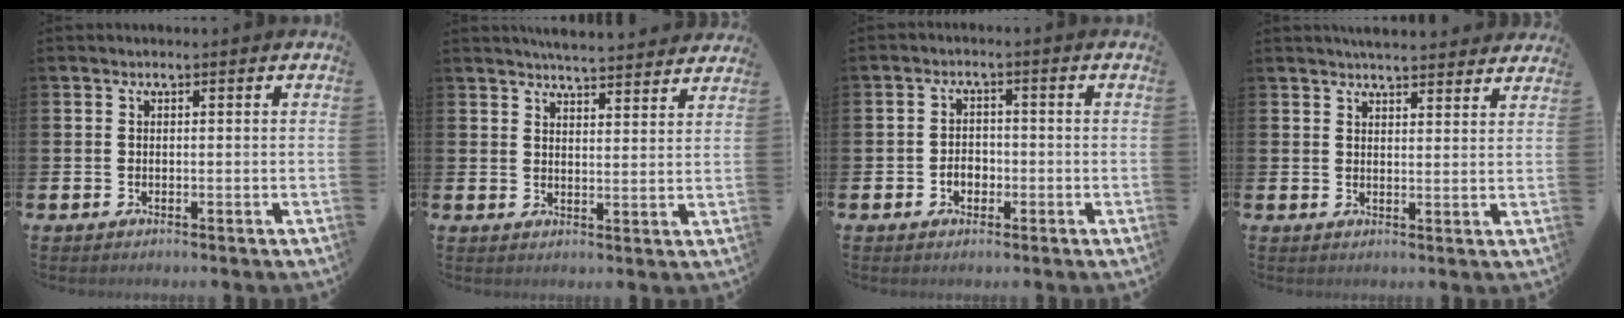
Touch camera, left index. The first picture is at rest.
{"total": 4.7, "force": [4.7, 0.1, 0.4], "torque": [-0.015, -0.029, 0.083]}
{"total": 2.4, "force": [-0.9, 1.8, 1.3], "torque": [-0.011, -0.003, -0.023]}
{"total": 4.0, "force": [3.9, 0.4, 0.4], "torque": [-0.013, -0.019, 0.072]}